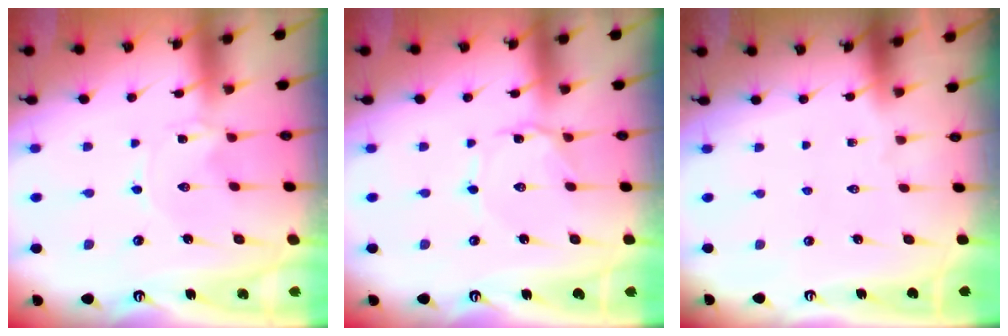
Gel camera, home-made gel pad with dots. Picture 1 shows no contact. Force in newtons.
{"total": 1.4, "press": 1.3, "slide": 0.2}
{"total": 0.0}